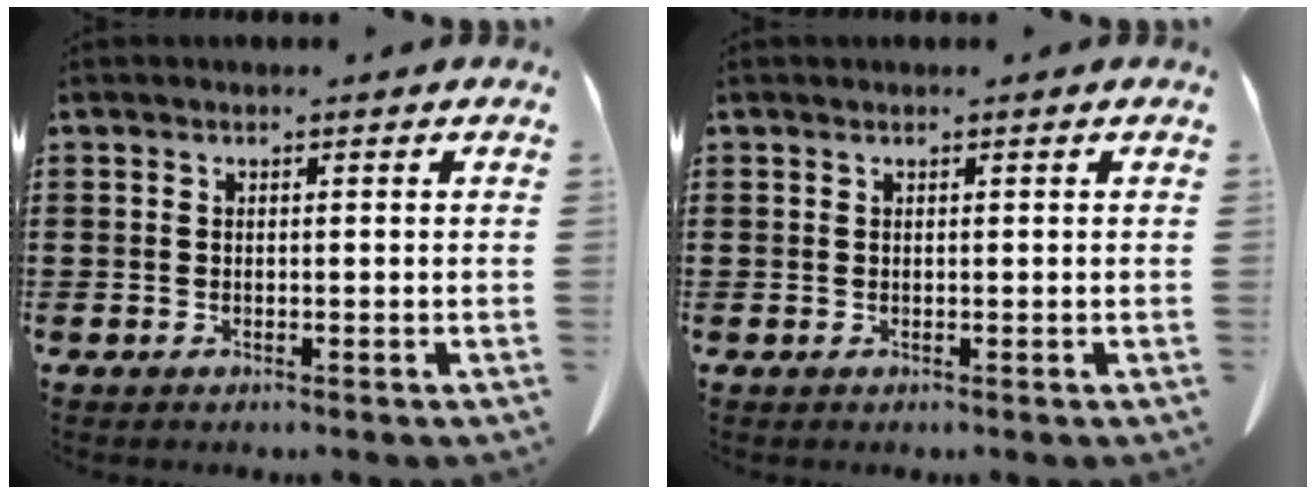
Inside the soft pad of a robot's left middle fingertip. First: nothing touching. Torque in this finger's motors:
{"motor_torque": [0.11, -0.08, 0.05, 0.00]}